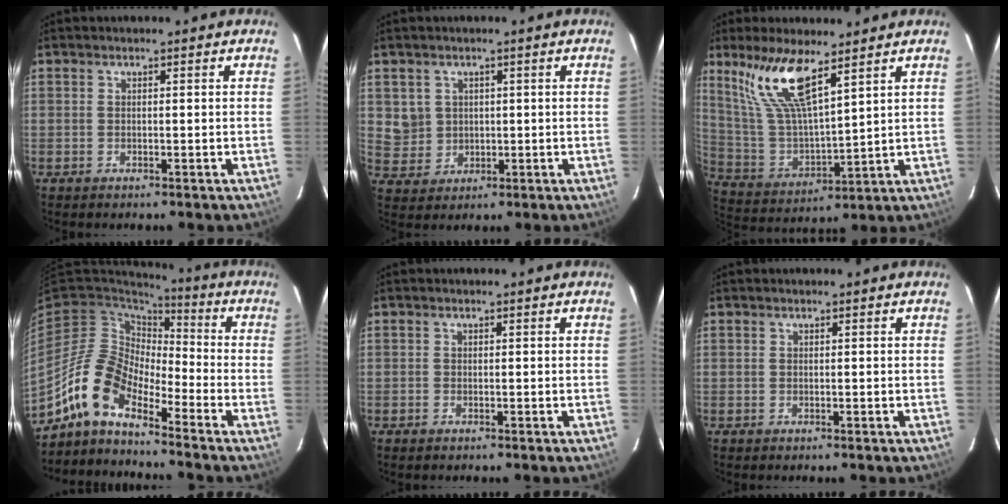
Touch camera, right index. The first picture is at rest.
{"total": 5.0, "force": [1.1, 4.8, 0.9], "torque": [-0.020, 0.010, 0.033]}
{"total": 13.5, "force": [8.8, 3.0, 9.8], "torque": [-0.192, 0.008, 0.191]}
{"total": 11.7, "force": [-8.4, 4.5, 6.7], "torque": [-0.126, 0.015, -0.181]}
{"total": 0.5, "force": [-0.5, 0.2, 0.1], "torque": [-0.003, -0.001, -0.011]}
{"total": 0.0}